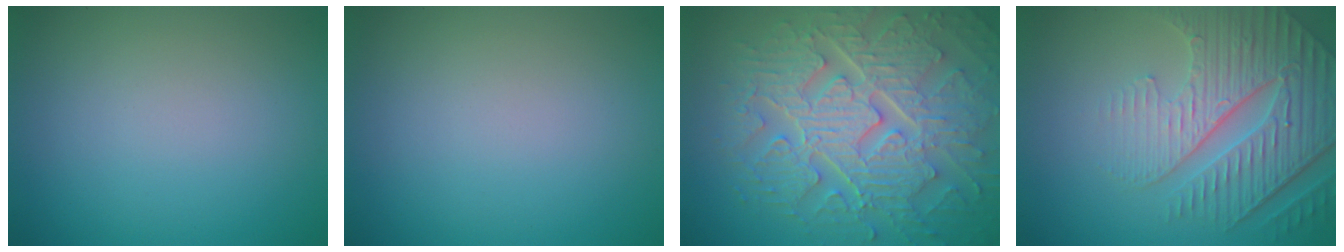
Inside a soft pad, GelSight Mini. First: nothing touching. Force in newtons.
{"total": 0.0}
{"total": 9.5, "press": 7.0, "slide": 6.5}
{"total": 6.8, "press": 5.2, "slide": 4.3}